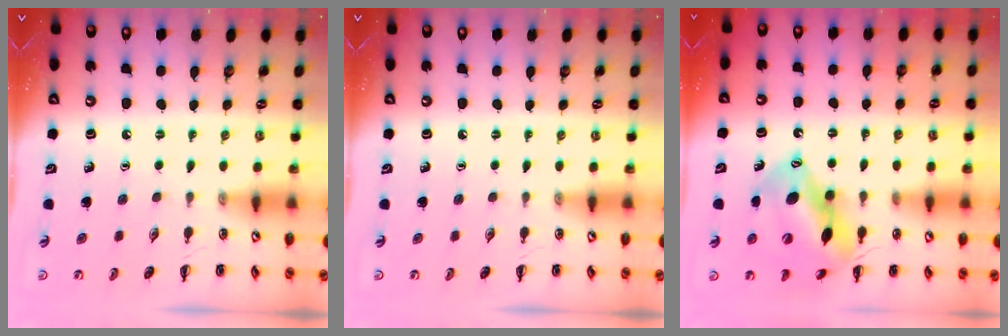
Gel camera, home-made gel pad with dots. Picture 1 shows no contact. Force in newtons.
{"total": 0.0}
{"total": 14.2, "press": 13.7, "slide": 3.6}